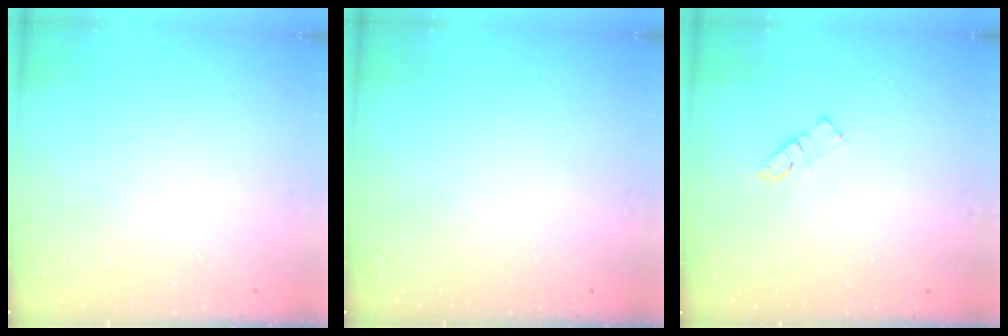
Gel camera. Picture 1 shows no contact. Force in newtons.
{"total": 0.0}
{"total": 4.0, "press": 4.0, "slide": 0.4}